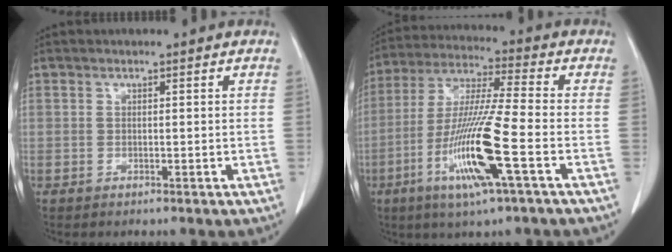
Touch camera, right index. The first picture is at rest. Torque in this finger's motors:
{"motor_torque": [1.75, -0.38, 0.50, 0.13]}